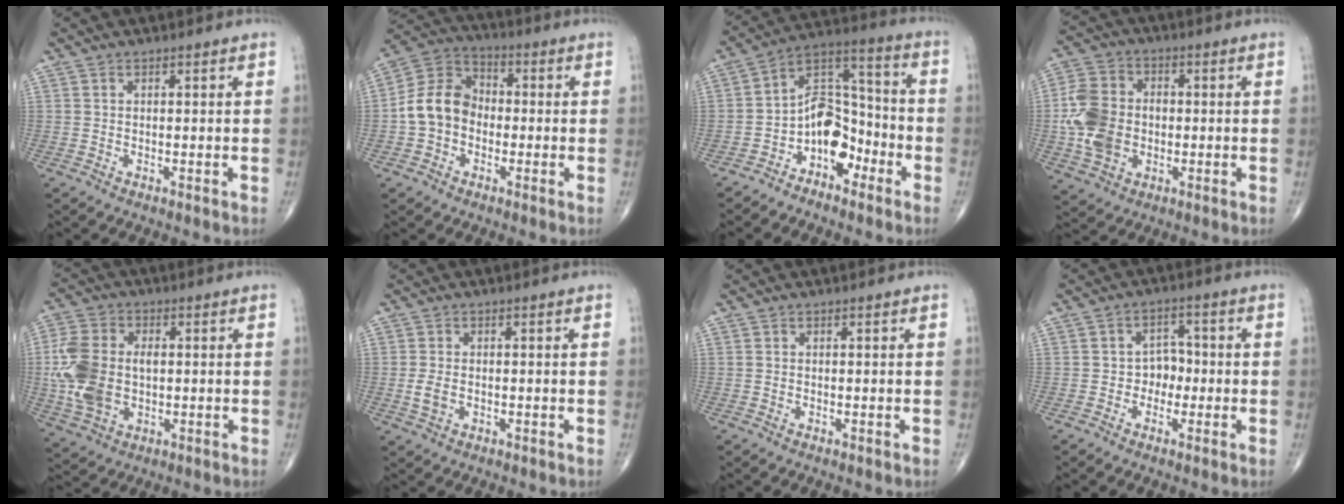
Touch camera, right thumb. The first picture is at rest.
{"total": 10.2, "force": [-1.5, 8.2, 5.9], "torque": [-0.097, 0.039, -0.042]}
{"total": 11.1, "force": [-5.1, 7.3, 6.7], "torque": [-0.074, 0.076, -0.096]}
{"total": 12.1, "force": [-1.3, 9.3, 7.7], "torque": [-0.141, 0.016, -0.027]}
{"total": 13.4, "force": [-0.4, 8.9, 9.9], "torque": [-0.216, 0.006, -0.003]}
{"total": 2.9, "force": [-0.5, 1.9, 2.2], "torque": [-0.048, 0.000, -0.006]}
{"total": 0.0}
{"total": 4.5, "force": [-0.9, 3.6, 2.4], "torque": [-0.007, 0.019, -0.025]}